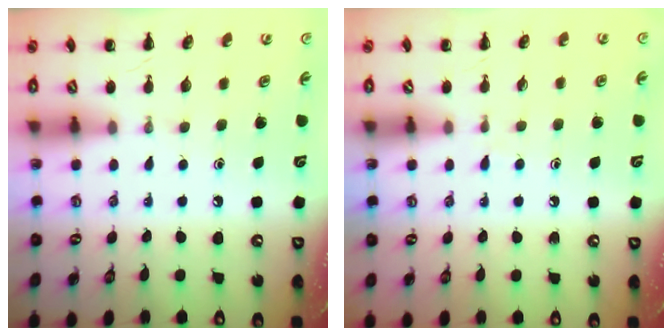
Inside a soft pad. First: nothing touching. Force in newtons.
{"total": 4.0, "press": 3.6, "slide": 1.7}